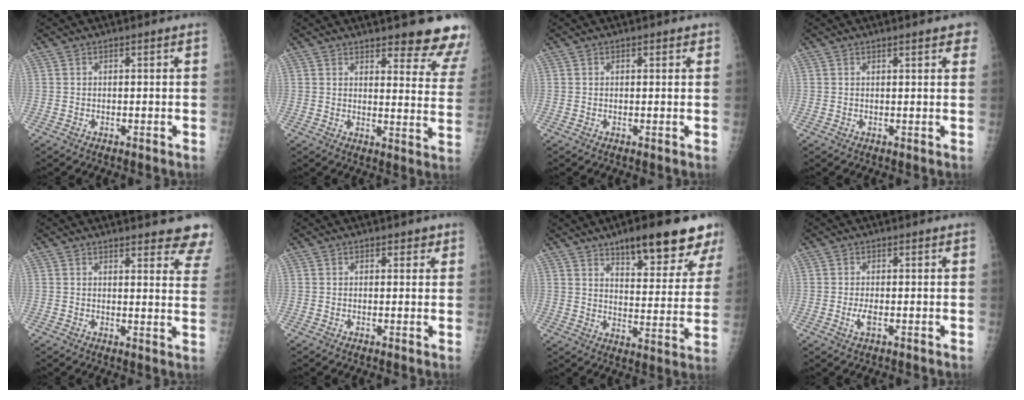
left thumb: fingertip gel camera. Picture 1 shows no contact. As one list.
[{"total": 14.3, "force": [12.2, 3.3, 6.8], "torque": [-0.037, -0.084, 0.128]}, {"total": 1.2, "force": [0.7, 0.8, 0.7], "torque": [-0.002, 0.000, 0.005]}, {"total": 3.6, "force": [2.4, 1.1, 2.5], "torque": [-0.014, 0.000, 0.026]}, {"total": 11.4, "force": [10.3, 2.5, 4.3], "torque": [-0.006, -0.054, 0.092]}, {"total": 2.2, "force": [1.1, 1.5, 1.2], "torque": [0.001, -0.001, 0.011]}, {"total": 17.5, "force": [11.8, 5.3, 11.9], "torque": [-0.122, -0.055, 0.169]}, {"total": 2.4, "force": [-0.6, 0.9, 2.1], "torque": [-0.047, -0.004, -0.012]}]